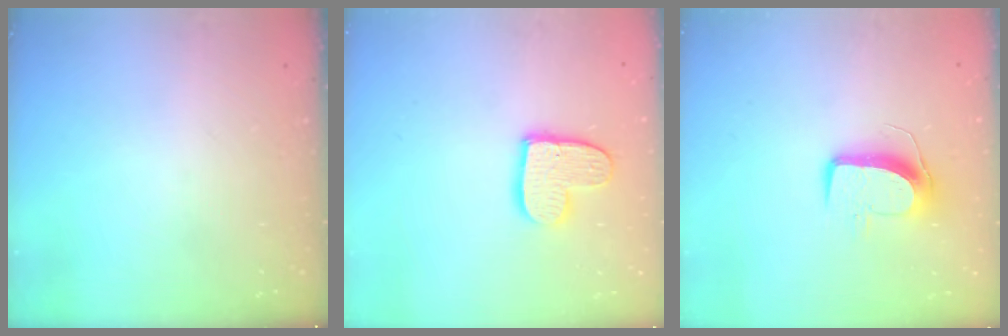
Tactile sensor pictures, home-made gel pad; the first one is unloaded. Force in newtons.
{"total": 12.1, "press": 12.0, "slide": 0.9}
{"total": 9.8, "press": 9.8, "slide": 0.4}